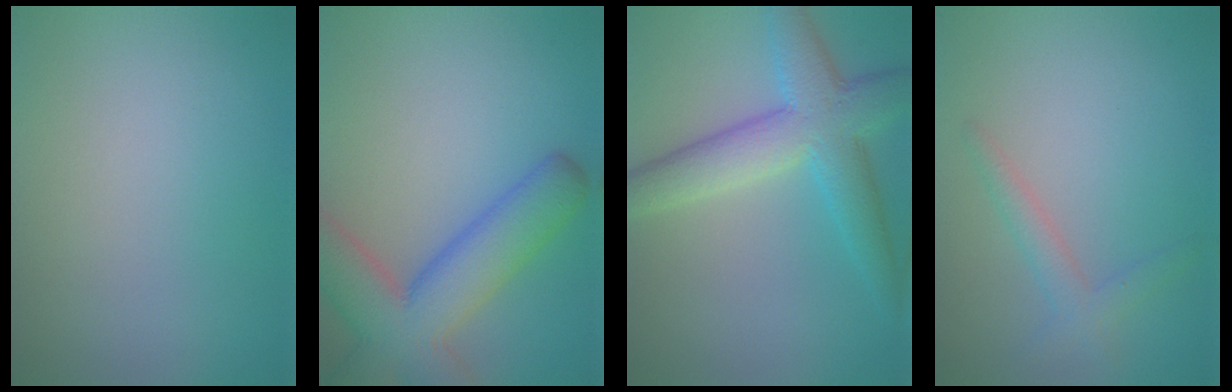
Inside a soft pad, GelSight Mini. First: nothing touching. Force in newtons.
{"total": 8.7, "press": 8.6, "slide": 0.5}
{"total": 6.5, "press": 6.5, "slide": 0.1}
{"total": 2.0, "press": 2.0, "slide": 0.1}